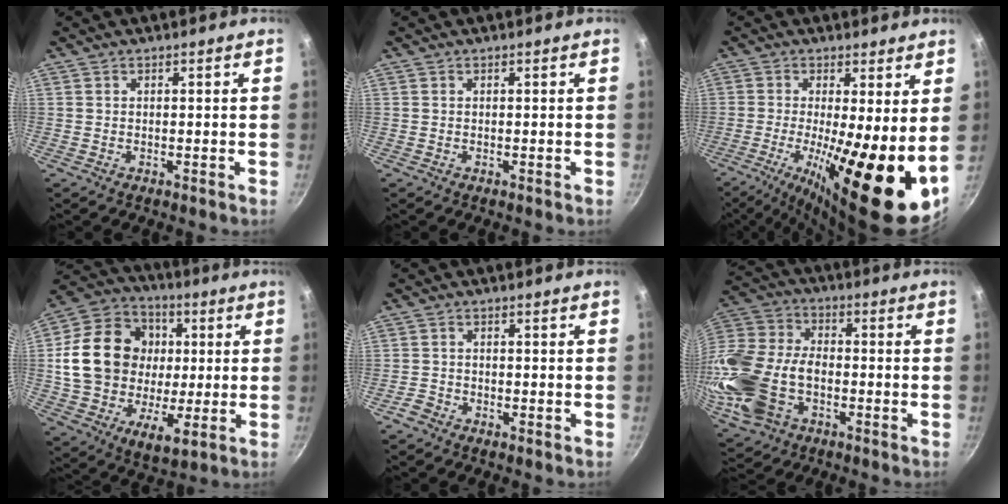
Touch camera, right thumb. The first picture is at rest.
{"total": 0.0}
{"total": 16.6, "force": [-2.7, 3.6, 16.0], "torque": [-0.252, -0.016, -0.048]}
{"total": 22.7, "force": [2.3, 17.7, 14.0], "torque": [-0.214, 0.008, 0.035]}
{"total": 2.0, "force": [-1.6, 1.1, 0.5], "torque": [-0.012, 0.013, -0.032]}
{"total": 20.4, "force": [-5.5, 13.4, 14.4], "torque": [-0.311, 0.024, -0.109]}